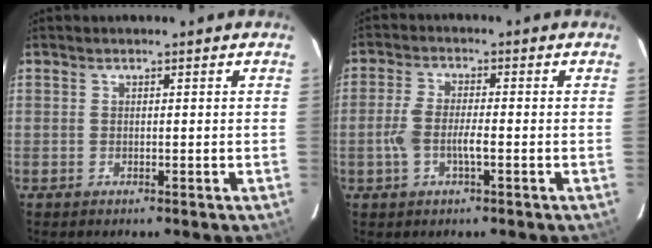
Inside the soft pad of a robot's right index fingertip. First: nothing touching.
{"total": 5.3, "force": [-1.6, 1.7, 4.8], "torque": [-0.104, 0.002, -0.031]}